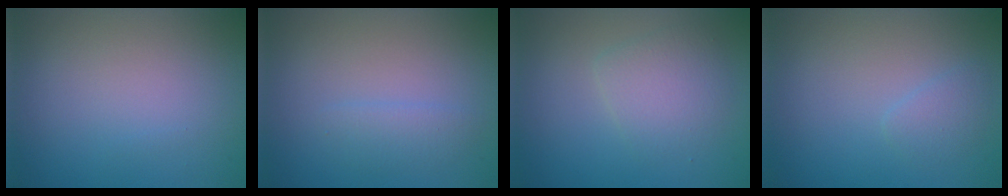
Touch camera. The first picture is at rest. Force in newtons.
{"total": 1.5, "press": 1.5, "slide": 0.0}
{"total": 2.7, "press": 2.7, "slide": 0.1}
{"total": 1.3, "press": 1.3, "slide": 0.1}